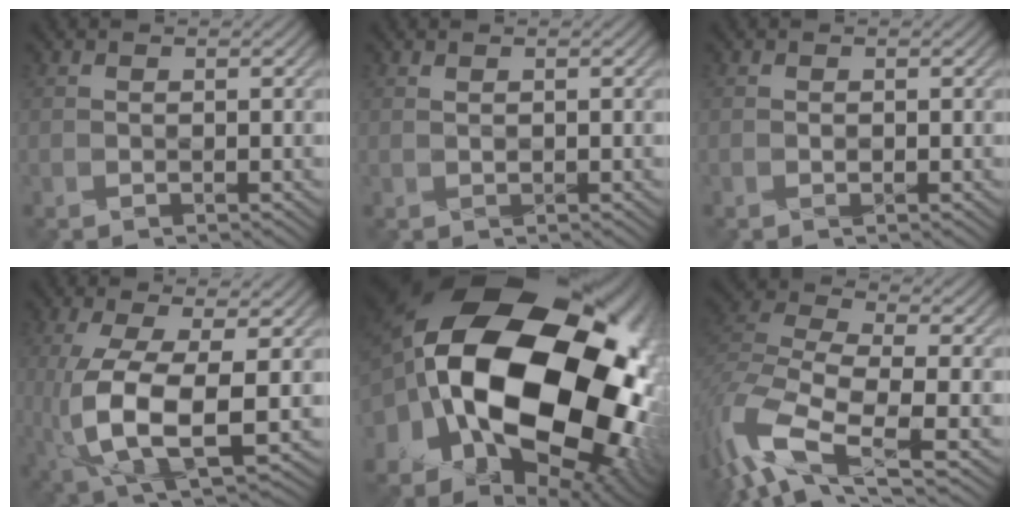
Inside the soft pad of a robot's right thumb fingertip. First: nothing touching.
{"total": 0.5, "force": [0.5, 0.1, 0.1], "torque": [-0.004, 0.000, 0.012]}
{"total": 0.0}
{"total": 11.0, "force": [-1.4, 4.4, 10.0], "torque": [-0.217, -0.014, -0.015]}
{"total": 23.0, "force": [-1.4, 15.3, 17.1], "torque": [-0.368, -0.047, -0.008]}
{"total": 13.5, "force": [-6.3, 6.4, 10.0], "torque": [-0.254, -0.021, -0.120]}